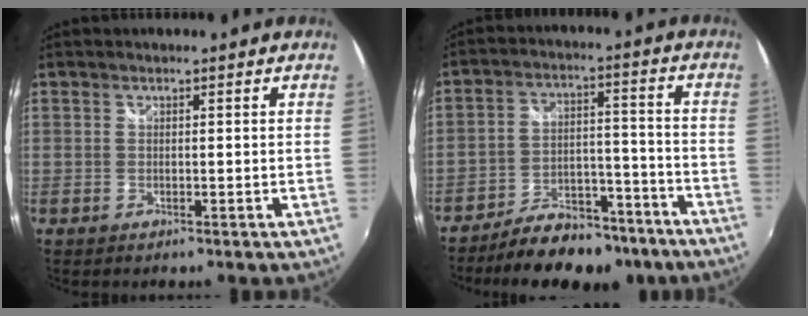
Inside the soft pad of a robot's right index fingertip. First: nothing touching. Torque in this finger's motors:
{"motor_torque": [0.70, -1.19, 0.26, 0.07]}